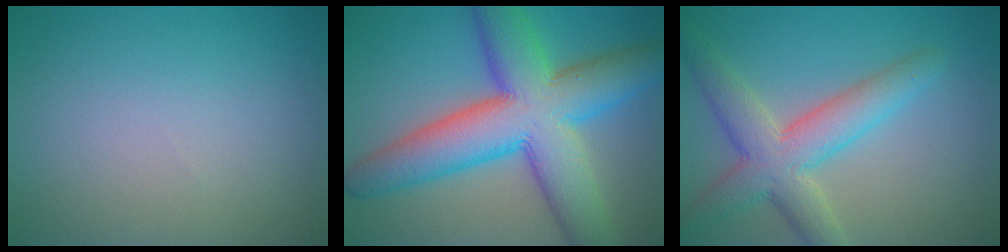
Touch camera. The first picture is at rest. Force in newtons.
{"total": 12.6, "press": 12.6, "slide": 0.3}
{"total": 6.1, "press": 6.1, "slide": 0.4}